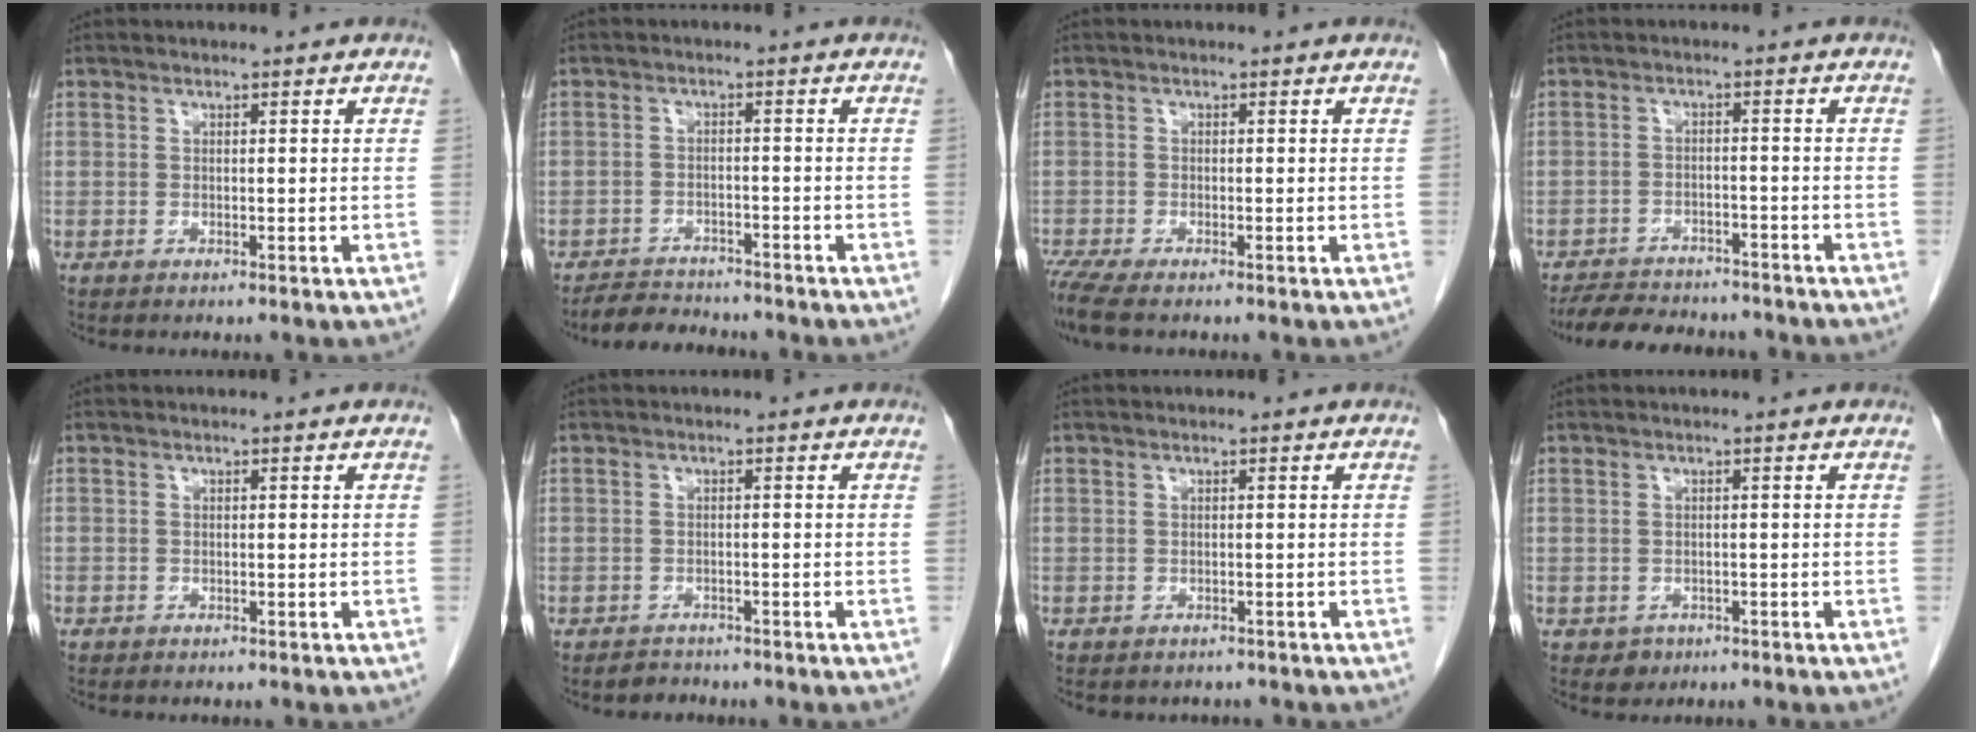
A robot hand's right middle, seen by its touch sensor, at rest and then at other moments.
{"total": 4.9, "force": [-4.7, 1.5, 0.3], "torque": [-0.007, -0.008, -0.078]}
{"total": 4.1, "force": [-3.3, 0.4, 2.3], "torque": [-0.050, -0.013, -0.063]}
{"total": 11.0, "force": [-9.9, 3.2, 3.4], "torque": [-0.056, 0.001, -0.139]}
{"total": 0.7, "force": [-0.5, 0.5, 0.0], "torque": [-0.008, 0.002, -0.009]}
{"total": 1.6, "force": [-1.4, 0.8, -0.3], "torque": [-0.002, 0.001, -0.023]}
{"total": 2.7, "force": [-2.4, 1.3, 0.4], "torque": [-0.009, 0.001, -0.029]}
{"total": 1.8, "force": [-0.9, 1.5, 0.3], "torque": [-0.004, 0.005, -0.009]}